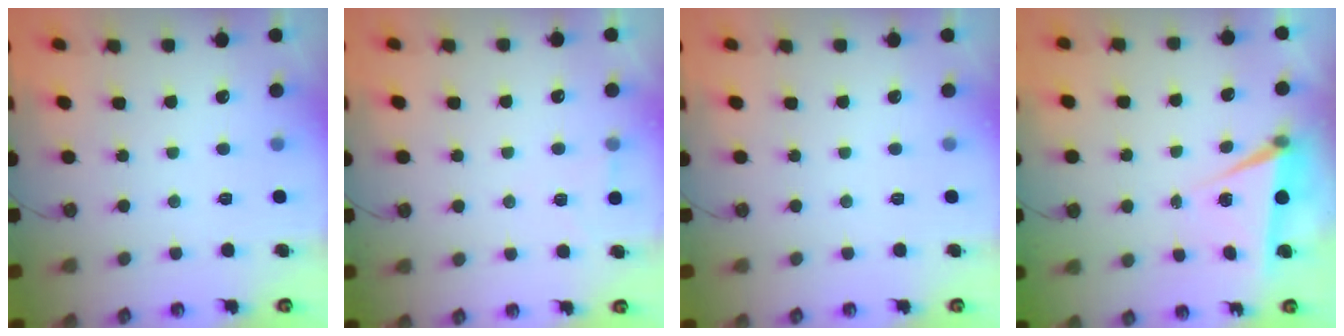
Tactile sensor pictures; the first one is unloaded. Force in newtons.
{"total": 5.2, "press": 2.9, "slide": 4.3}
{"total": 0.0}
{"total": 5.6, "press": 3.7, "slide": 4.3}